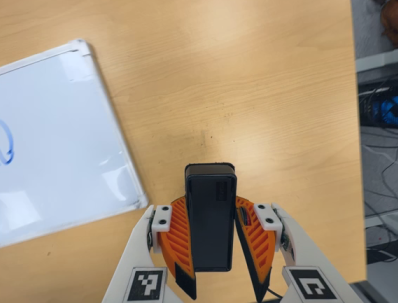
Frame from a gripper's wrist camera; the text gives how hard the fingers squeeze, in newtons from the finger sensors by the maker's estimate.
{"total": 8.1, "left": 7.6, "right": 8.6}